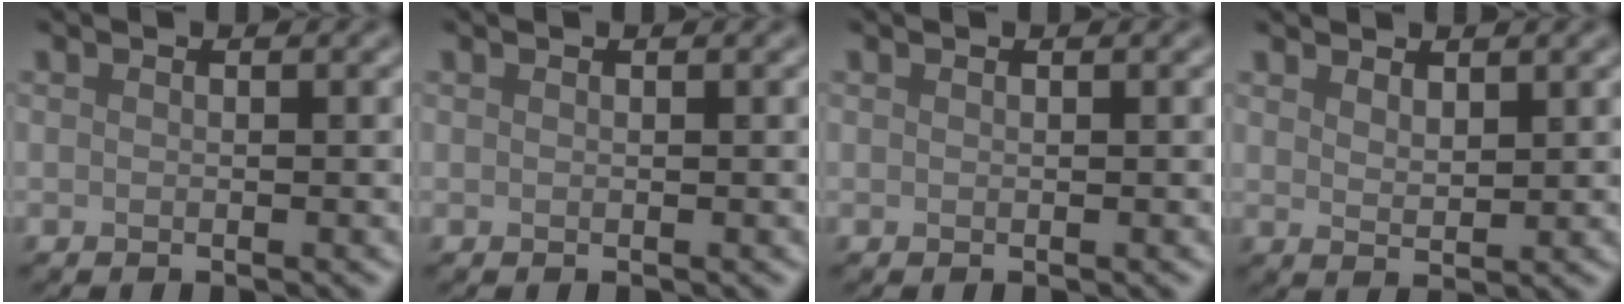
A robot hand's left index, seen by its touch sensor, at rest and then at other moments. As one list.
[{"total": 0.0}, {"total": 0.0}, {"total": 1.8, "force": [1.5, 0.6, 0.9], "torque": [-0.017, -0.003, 0.031]}]